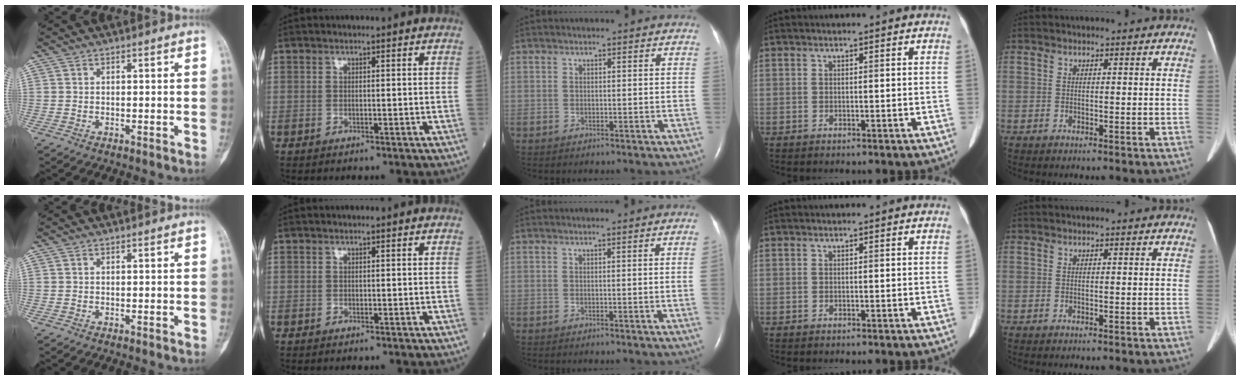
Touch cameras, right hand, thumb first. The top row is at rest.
{"middle": {"total": 1.7, "force": [-0.2, -0.7, 1.5], "torque": [-0.018, -0.001, -0.003]}}